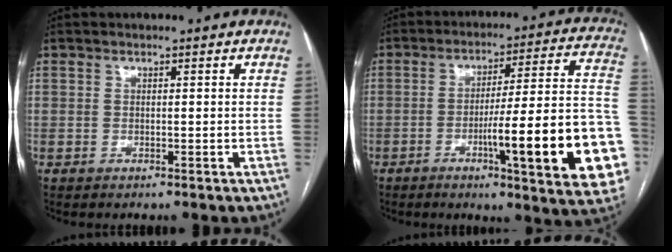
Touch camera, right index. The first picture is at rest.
{"total": 22.3, "force": [-6.6, 1.6, 21.2], "torque": [-0.202, 0.009, -0.086]}